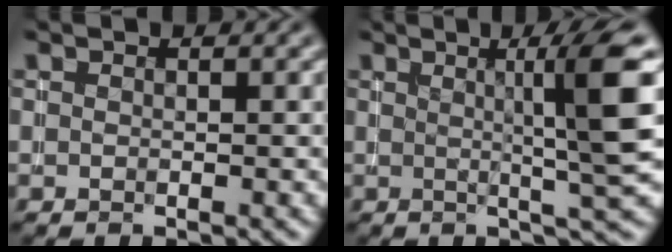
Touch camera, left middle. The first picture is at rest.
{"total": 7.4, "force": [1.2, 0.8, 7.3], "torque": [-0.098, 0.006, 0.021]}